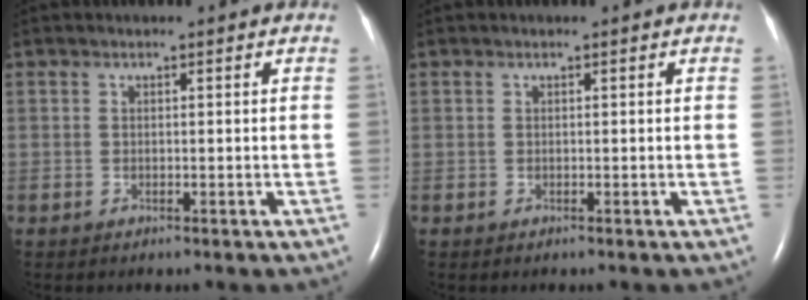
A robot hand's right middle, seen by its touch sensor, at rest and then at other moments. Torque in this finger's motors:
{"motor_torque": [0.05, -0.14, 0.00, 0.00]}